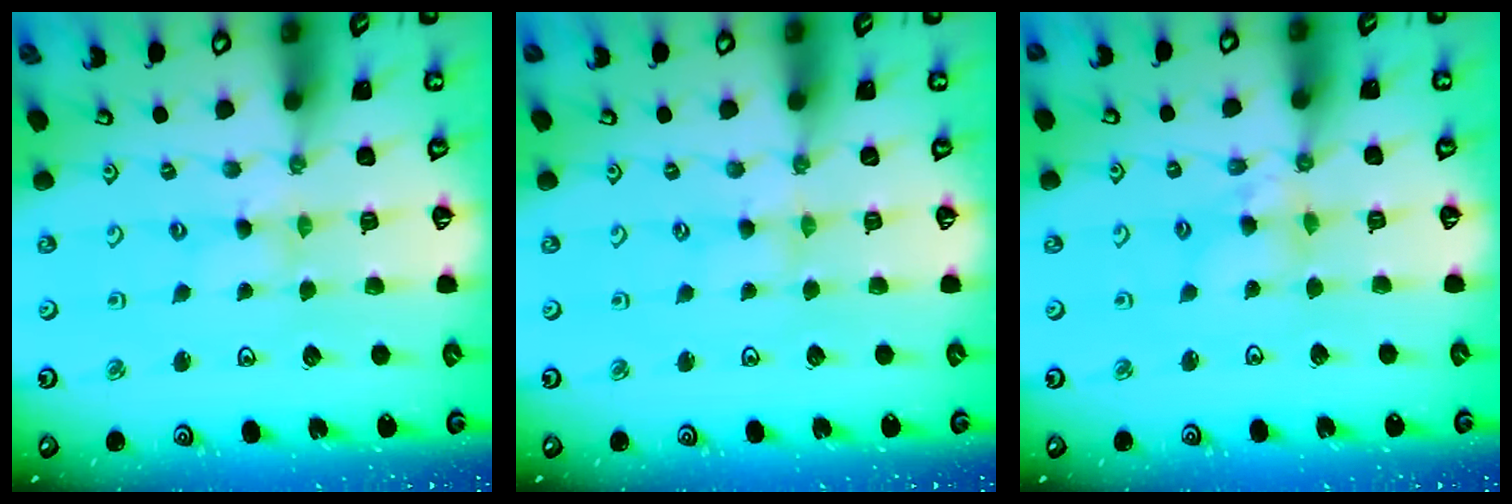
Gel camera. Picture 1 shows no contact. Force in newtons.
{"total": 0.9, "press": 0.9, "slide": 0.3}
{"total": 5.7, "press": 5.7, "slide": 0.3}